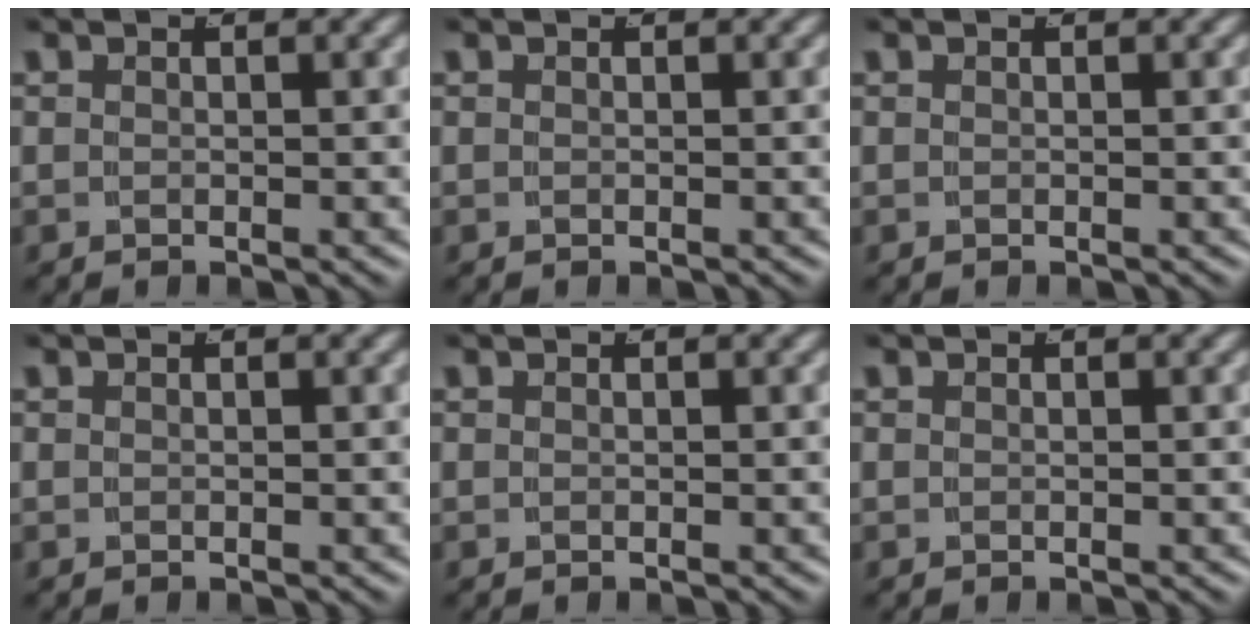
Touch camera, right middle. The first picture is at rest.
{"total": 0.0}
{"total": 0.0}
{"total": 0.0}
{"total": 0.0}
{"total": 0.0}